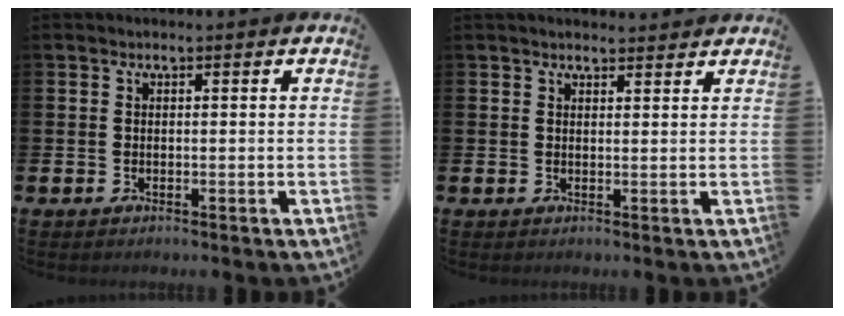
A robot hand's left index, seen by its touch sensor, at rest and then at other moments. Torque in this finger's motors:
{"motor_torque": [0.79, -1.35, 0.28, 0.00]}